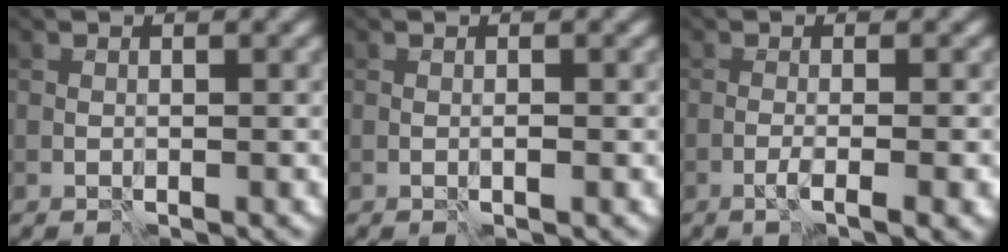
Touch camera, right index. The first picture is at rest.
{"total": 0.0}
{"total": 3.1, "force": [-1.2, 0.7, 2.8], "torque": [-0.038, 0.006, -0.027]}